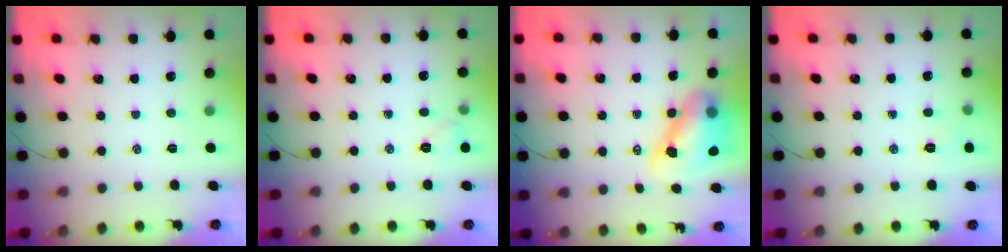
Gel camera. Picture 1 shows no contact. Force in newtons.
{"total": 5.6, "press": 5.4, "slide": 1.2}
{"total": 9.3, "press": 8.9, "slide": 3.0}
{"total": 3.8, "press": 3.7, "slide": 0.8}